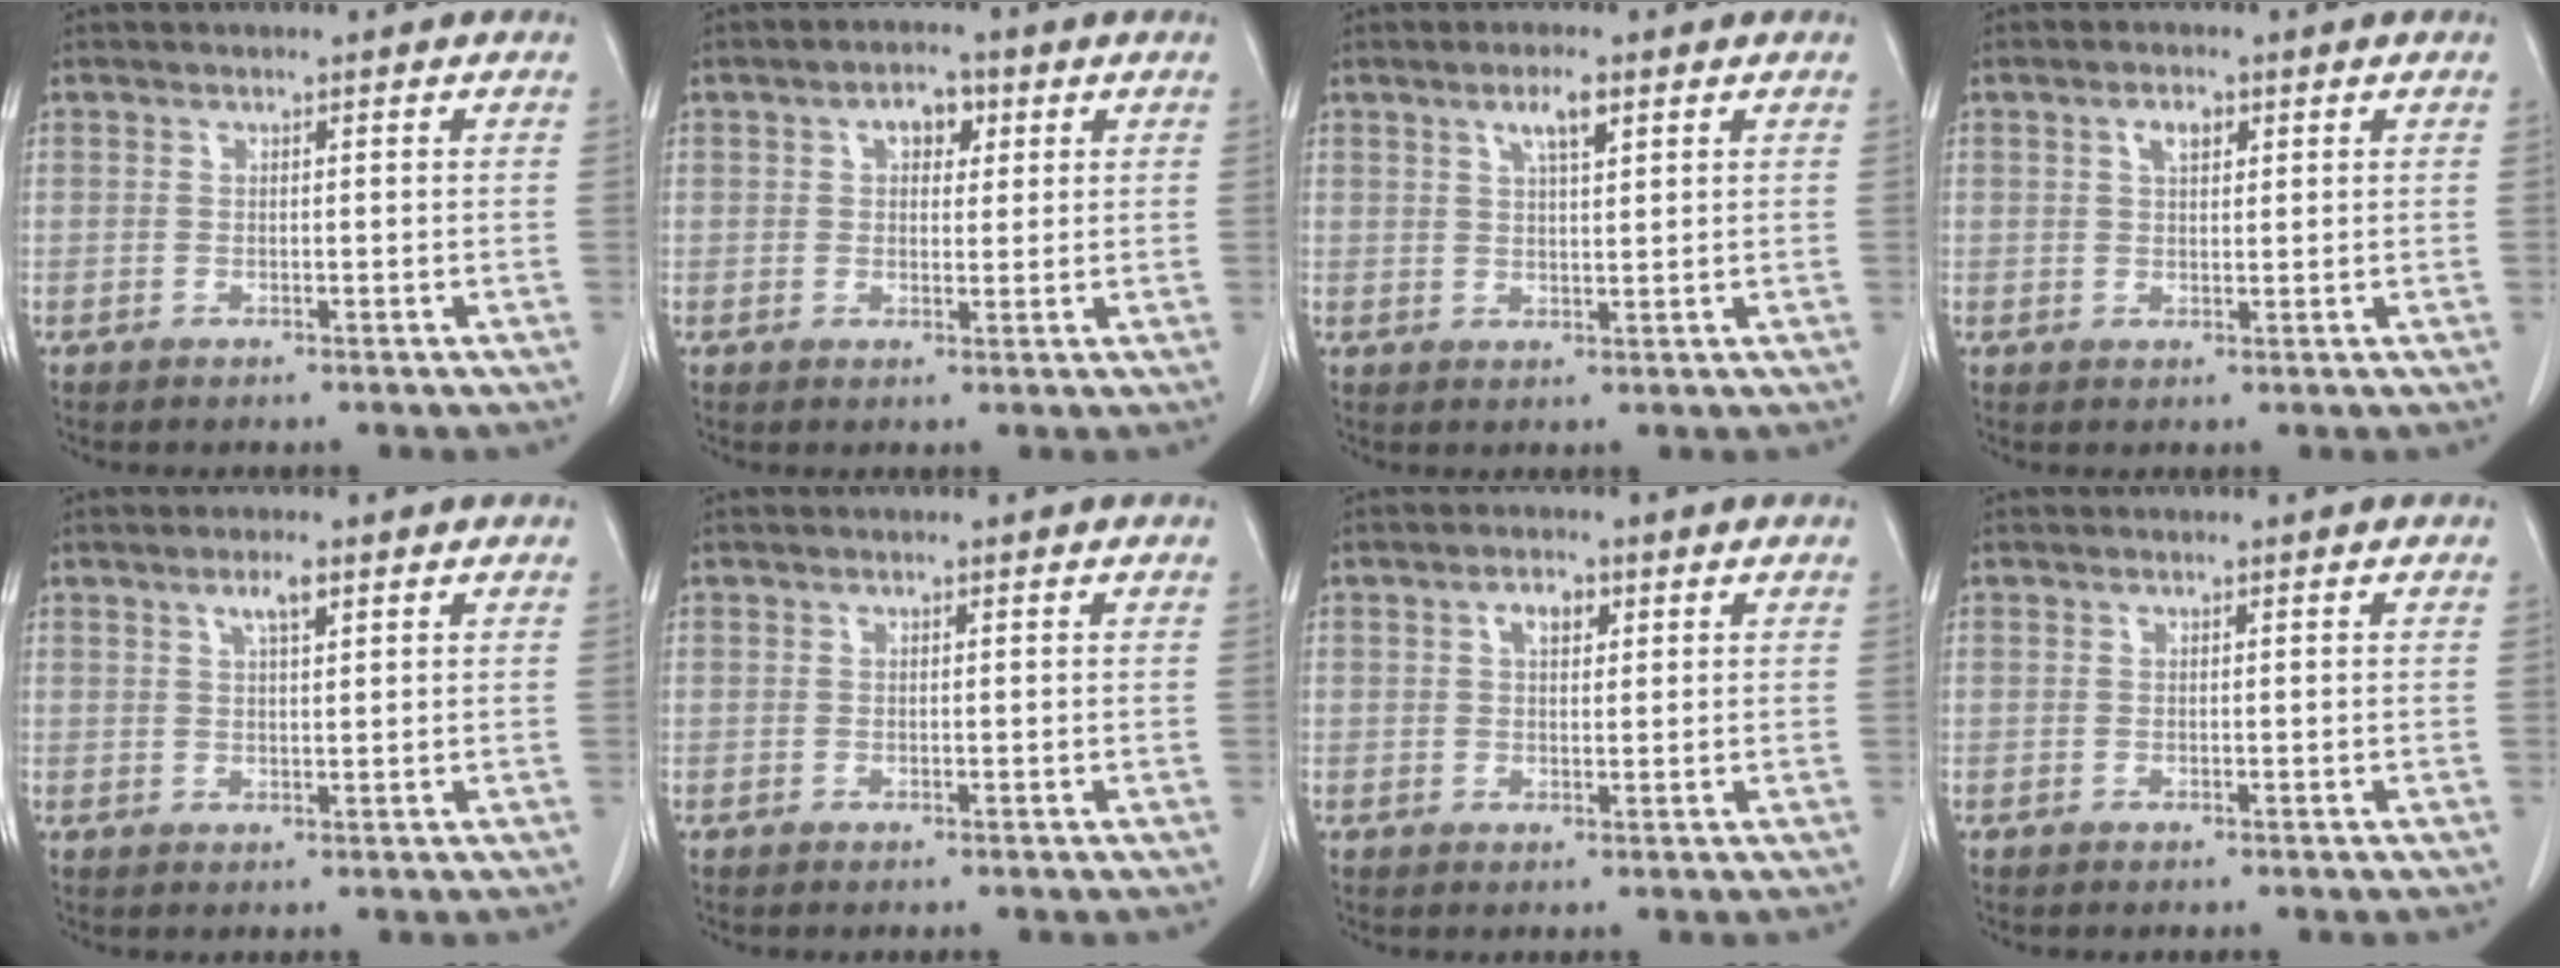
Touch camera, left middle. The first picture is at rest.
{"total": 3.9, "force": [1.6, 2.3, 2.7], "torque": [-0.041, 0.012, 0.025]}
{"total": 3.9, "force": [2.2, 0.7, 3.1], "torque": [-0.058, 0.001, 0.040]}
{"total": 2.6, "force": [1.2, 1.3, 1.9], "torque": [-0.034, 0.003, 0.022]}
{"total": 2.9, "force": [1.7, 0.4, 2.3], "torque": [-0.043, 0.001, 0.031]}
{"total": 0.0}
{"total": 2.8, "force": [1.2, 1.6, 2.0], "torque": [-0.035, 0.007, 0.020]}
{"total": 0.0}